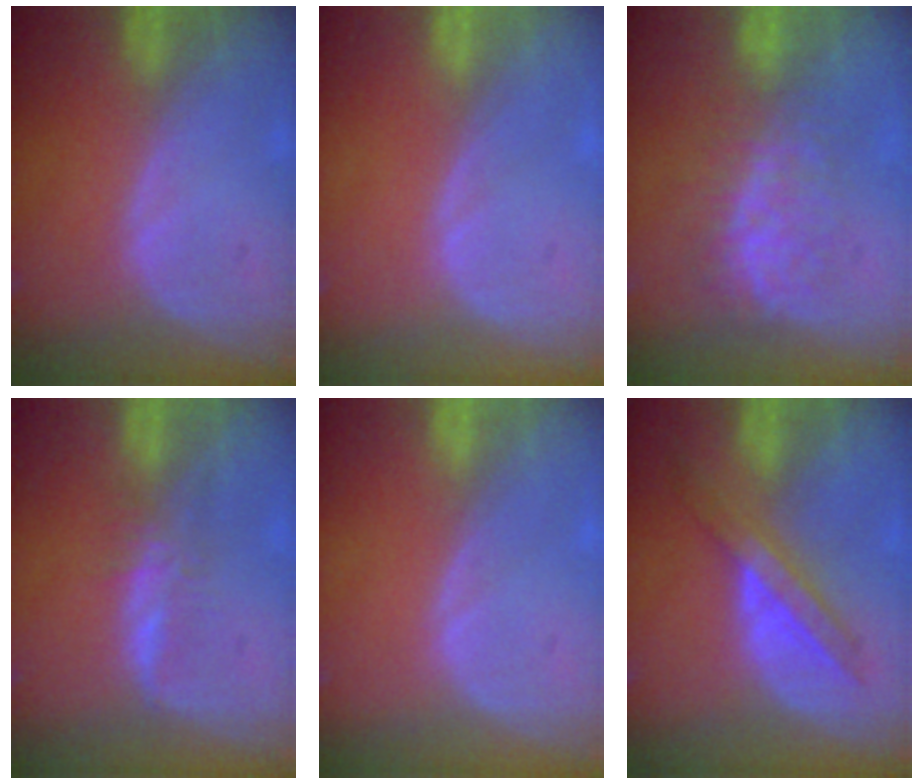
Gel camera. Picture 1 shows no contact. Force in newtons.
{"total": 0.0}
{"total": 8.3, "press": 7.2, "slide": 4.0}
{"total": 2.8, "press": 2.7, "slide": 0.5}
{"total": 0.0}
{"total": 5.9, "press": 5.7, "slide": 1.5}